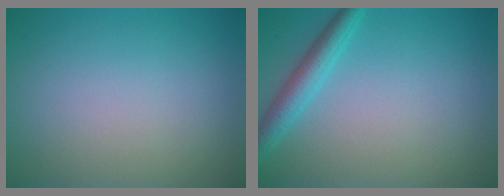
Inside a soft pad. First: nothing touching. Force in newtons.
{"total": 2.8, "press": 2.8, "slide": 0.1}